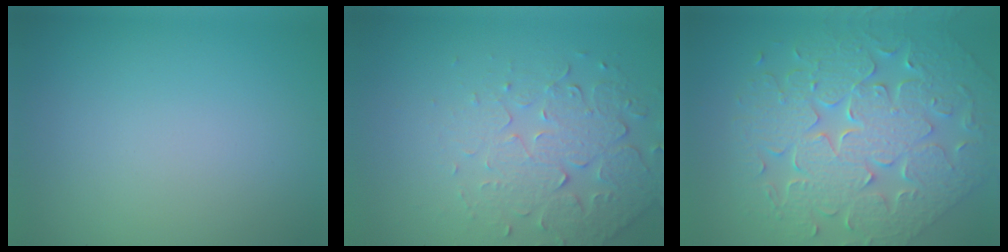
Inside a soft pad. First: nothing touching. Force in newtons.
{"total": 5.0, "press": 3.4, "slide": 3.7}
{"total": 9.0, "press": 7.2, "slide": 5.3}